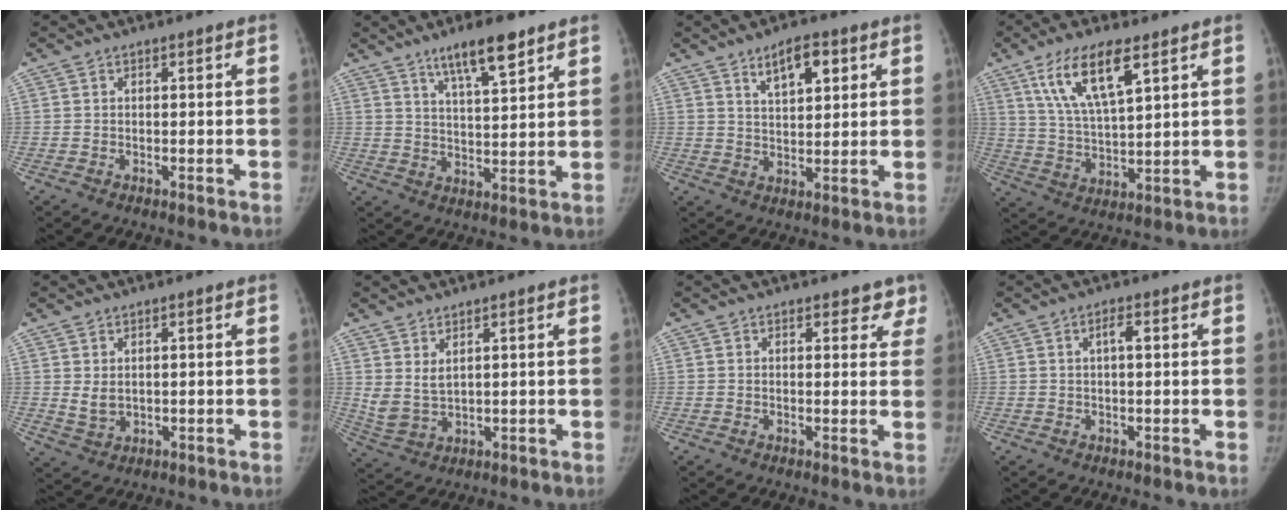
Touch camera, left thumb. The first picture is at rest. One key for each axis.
{"total": 9.2, "fx": 6.4, "fy": 2.0, "fz": 6.4, "tx": -0.095, "ty": -0.036, "tz": 0.111}
{"total": 7.2, "fx": 3.8, "fy": 3.2, "fz": 5.3, "tx": -0.067, "ty": -0.019, "tz": 0.062}
{"total": 12.3, "fx": 6.6, "fy": 3.8, "fz": 9.6, "tx": -0.172, "ty": -0.025, "tz": 0.130}
{"total": 2.9, "fx": 0.7, "fy": 2.1, "fz": 1.8, "tx": -0.029, "ty": -0.013, "tz": 0.025}
{"total": 4.5, "fx": 2.4, "fy": 1.9, "fz": 3.3, "tx": -0.068, "ty": -0.021, "tz": 0.062}
{"total": 3.7, "fx": 3.0, "fy": 2.0, "fz": 0.8, "tx": 0.035, "ty": -0.013, "tz": 0.029}
{"total": 2.5, "fx": 0.7, "fy": 0.8, "fz": 2.2, "tx": -0.040, "ty": 0.005, "tz": 0.012}